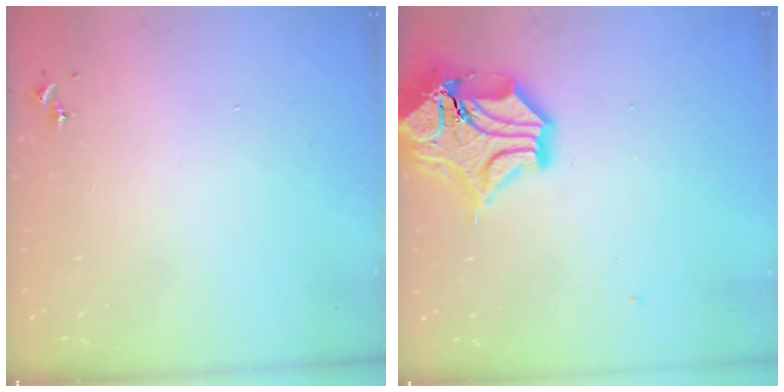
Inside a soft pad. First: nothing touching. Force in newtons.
{"total": 16.7, "press": 16.5, "slide": 2.5}